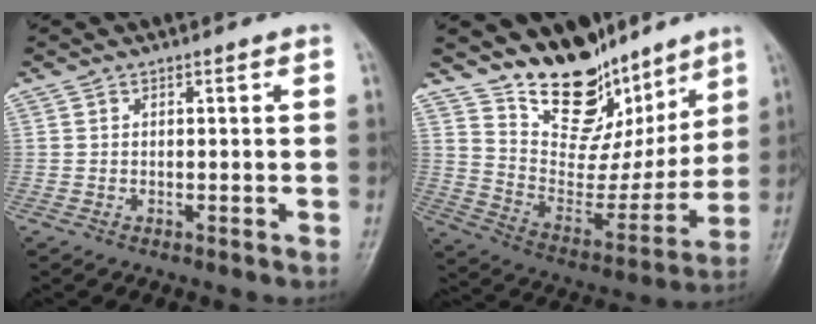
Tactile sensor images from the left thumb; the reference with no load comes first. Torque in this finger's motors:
{"motor_torque": [1.94, 1.45, 1.12, -1.00, 0.03]}